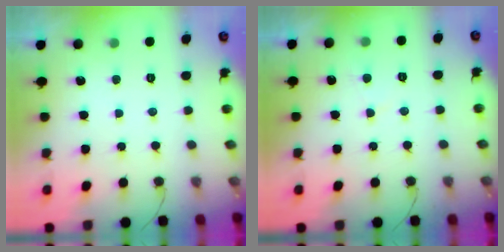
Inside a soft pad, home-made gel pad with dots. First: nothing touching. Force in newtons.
{"total": 2.7, "press": 2.6, "slide": 0.5}